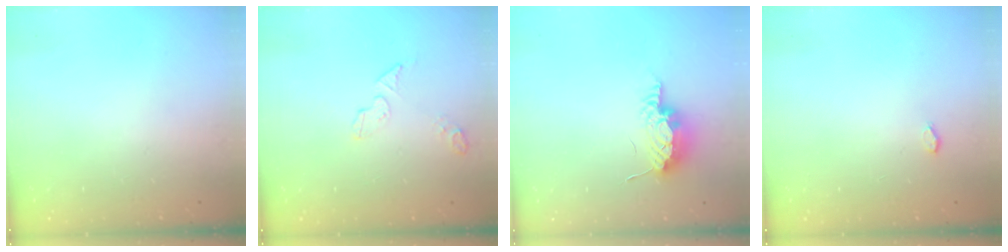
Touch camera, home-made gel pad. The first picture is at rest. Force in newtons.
{"total": 11.5, "press": 5.4, "slide": 10.1}
{"total": 8.4, "press": 8.2, "slide": 1.6}
{"total": 2.4, "press": 2.4, "slide": 0.3}